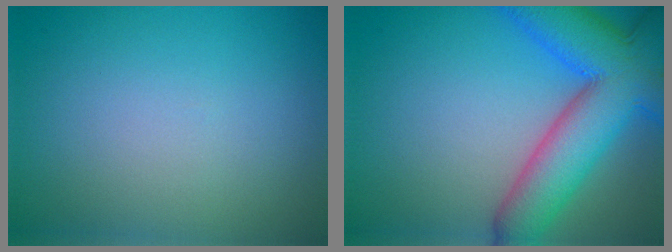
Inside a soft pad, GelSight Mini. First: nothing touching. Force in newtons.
{"total": 10.7, "press": 10.7, "slide": 0.5}